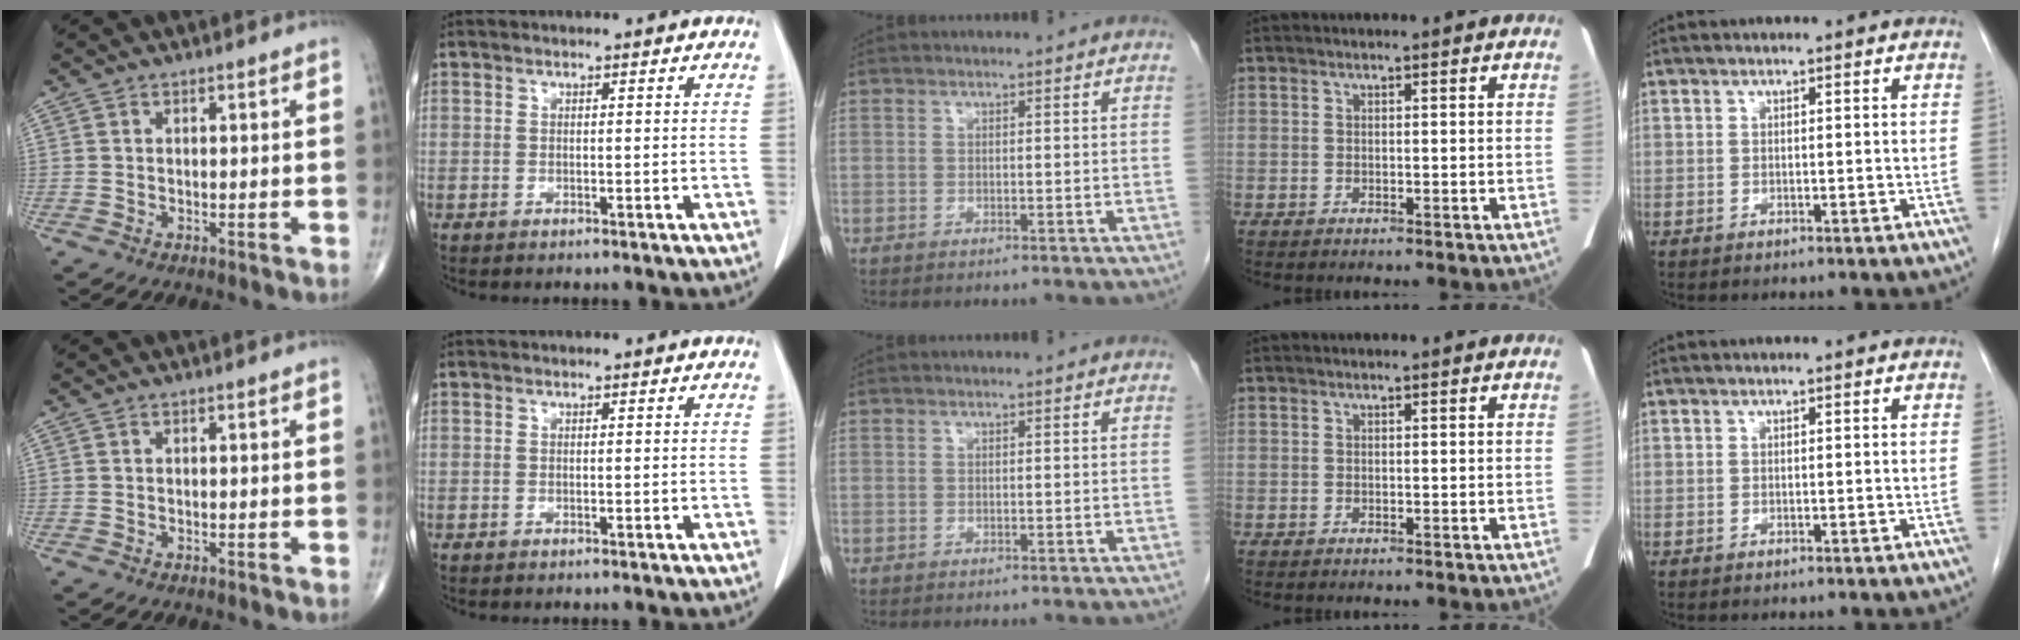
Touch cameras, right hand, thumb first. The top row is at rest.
{}